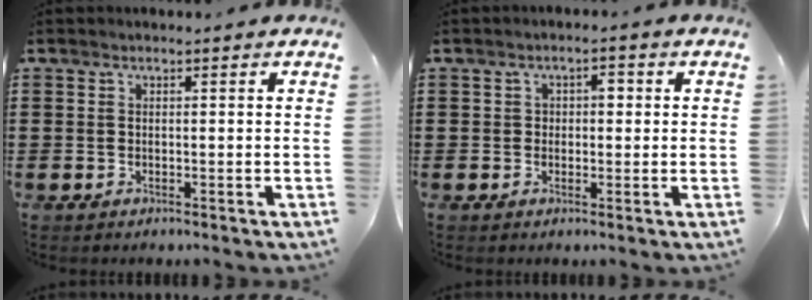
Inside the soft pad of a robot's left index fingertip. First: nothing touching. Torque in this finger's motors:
{"motor_torque": [0.42, 0.02, 0.06, 0.03]}